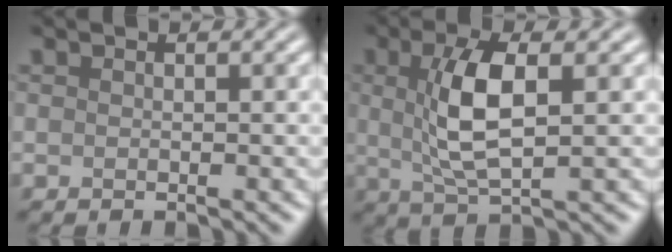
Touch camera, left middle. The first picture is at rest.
{"total": 5.7, "force": [0.9, 2.0, 5.3], "torque": [-0.113, 0.005, 0.019]}